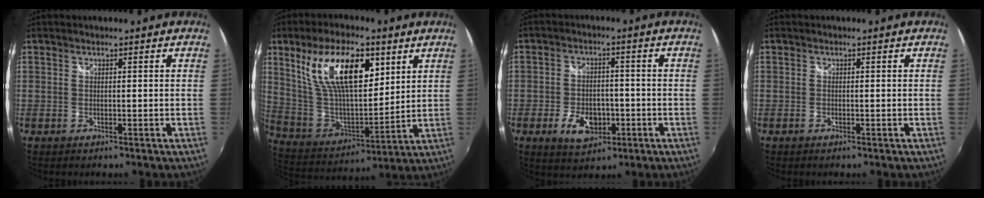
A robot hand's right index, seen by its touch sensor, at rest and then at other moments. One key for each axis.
{"total": 20.1, "fx": 9.2, "fy": 8.9, "fz": 15.6, "tx": -0.288, "ty": 0.012, "tz": 0.178}
{"total": 8.0, "fx": -3.2, "fy": 5.3, "fz": 5.1, "tx": -0.111, "ty": 0.001, "tz": -0.046}
{"total": 0.0}